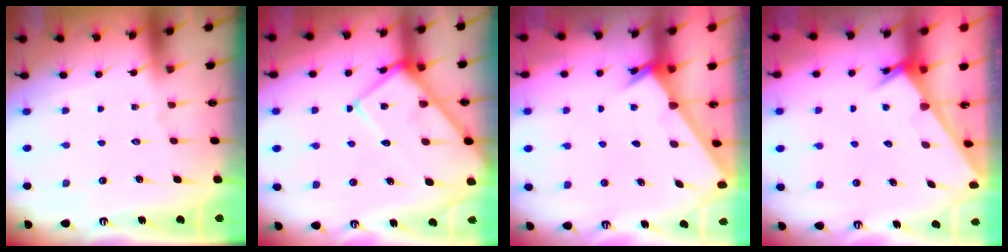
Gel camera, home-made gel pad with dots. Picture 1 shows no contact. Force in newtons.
{"total": 12.8, "press": 12.7, "slide": 1.1}
{"total": 2.4, "press": 2.4, "slide": 0.2}
{"total": 2.4, "press": 2.4, "slide": 0.1}